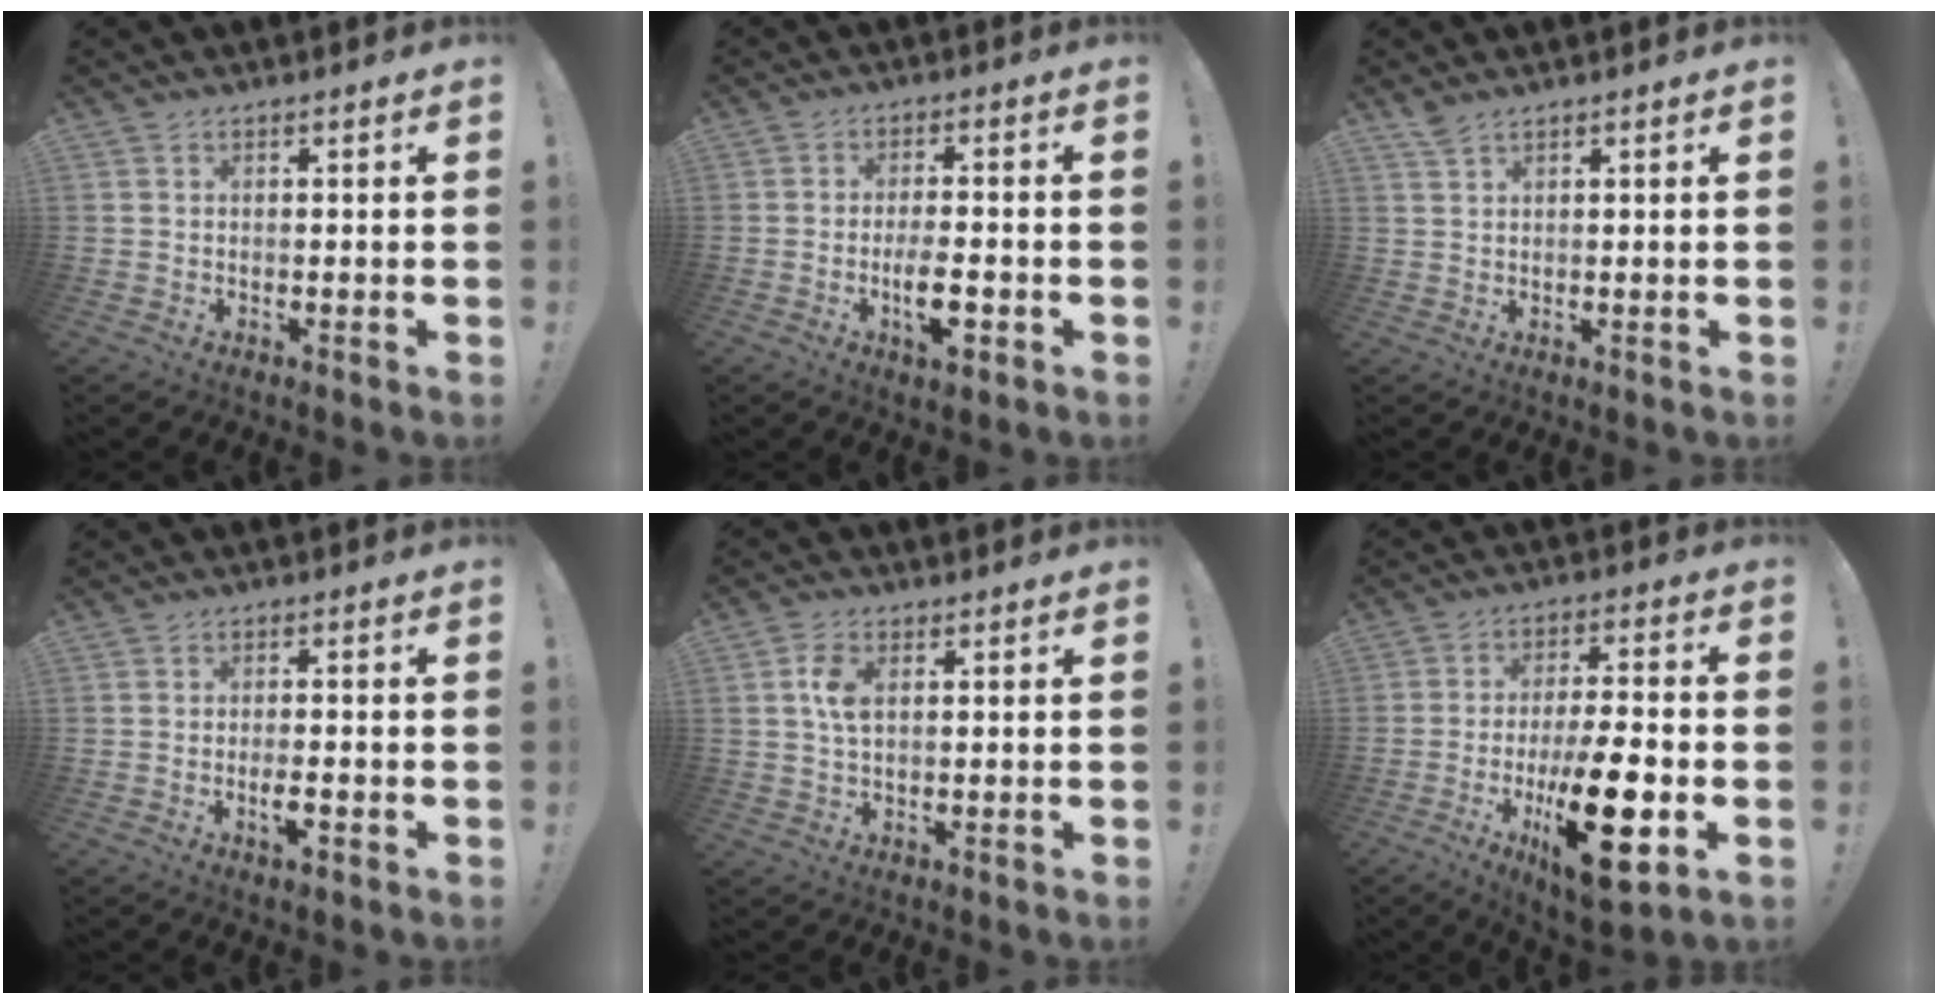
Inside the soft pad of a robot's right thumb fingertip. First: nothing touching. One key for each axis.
{"total": 7.8, "fx": -2.7, "fy": 2.4, "fz": 6.9, "tx": -0.132, "ty": 0.006, "tz": -0.044}
{"total": 2.6, "fx": 2.3, "fy": 0.8, "fz": 1.0, "tx": -0.017, "ty": -0.010, "tz": 0.042}
{"total": 3.2, "fx": -1.6, "fy": 0.7, "fz": 2.7, "tx": -0.056, "ty": 0.002, "tz": -0.026}
{"total": 5.8, "fx": 1.4, "fy": 3.3, "fz": 4.6, "tx": -0.084, "ty": 0.001, "tz": 0.021}
{"total": 19.3, "fx": -6.4, "fy": 5.9, "fz": 17.2, "tx": -0.282, "ty": 0.025, "tz": -0.094}